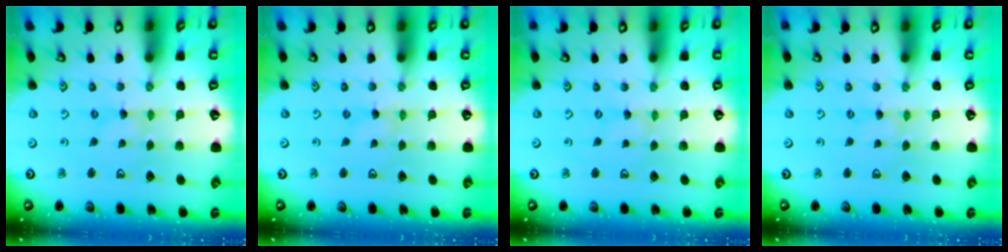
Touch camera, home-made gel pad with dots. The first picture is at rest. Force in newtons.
{"total": 0.0}
{"total": 0.0}
{"total": 0.0}